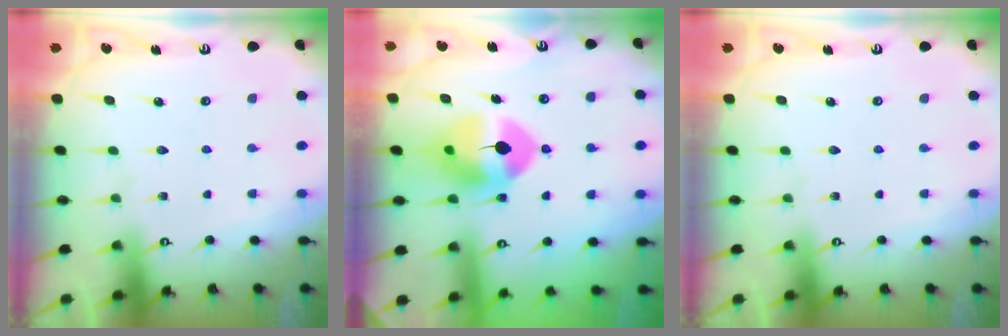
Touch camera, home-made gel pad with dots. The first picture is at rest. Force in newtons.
{"total": 11.0, "press": 10.8, "slide": 1.9}
{"total": 0.0}